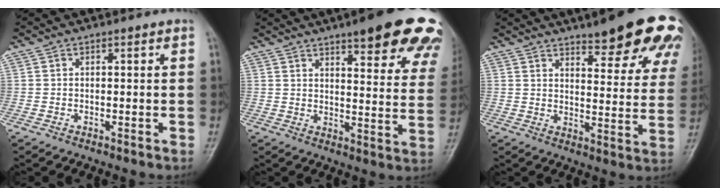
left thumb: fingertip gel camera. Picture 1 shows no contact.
{"total": 22.4, "force": [15.4, 5.6, 15.4], "torque": [-0.159, -0.055, 0.180]}
{"total": 20.3, "force": [13.7, 5.4, 13.9], "torque": [-0.144, -0.062, 0.170]}